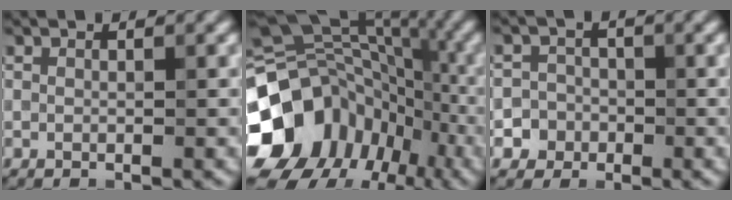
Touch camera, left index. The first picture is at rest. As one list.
[{"total": 16.6, "force": [-6.6, 13.4, 7.3], "torque": [-0.173, 0.002, -0.102]}, {"total": 3.2, "force": [-1.4, 2.9, 0.1], "torque": [0.037, -0.001, -0.032]}]